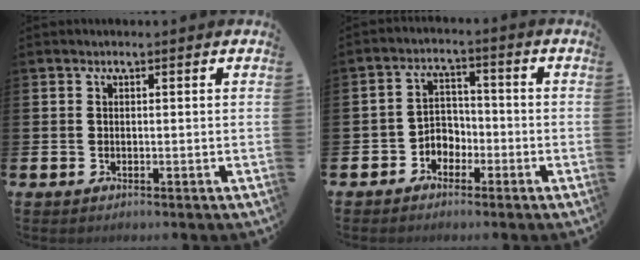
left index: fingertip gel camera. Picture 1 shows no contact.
{"total": 3.0, "force": [-1.9, 2.3, 0.5], "torque": [-0.027, 0.003, -0.046]}